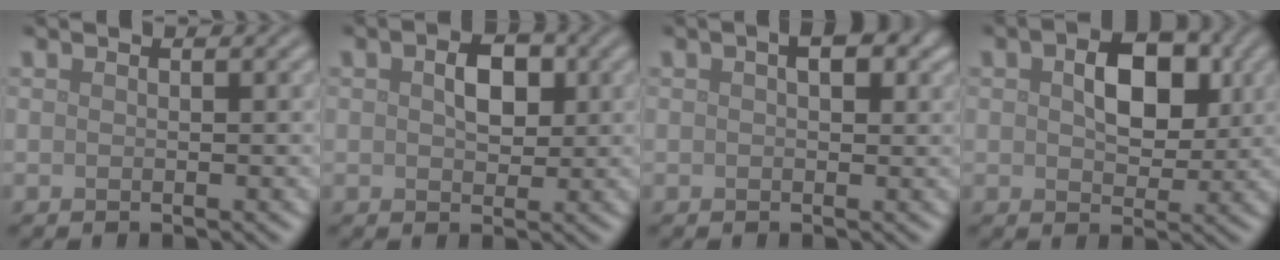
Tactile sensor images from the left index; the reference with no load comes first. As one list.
[{"total": 3.1, "force": [0.6, 2.0, 2.3], "torque": [-0.041, 0.002, 0.009]}, {"total": 2.1, "force": [0.7, 1.1, 1.7], "torque": [-0.019, 0.004, 0.008]}, {"total": 5.6, "force": [1.1, 3.5, 4.2], "torque": [-0.072, 0.001, 0.011]}]